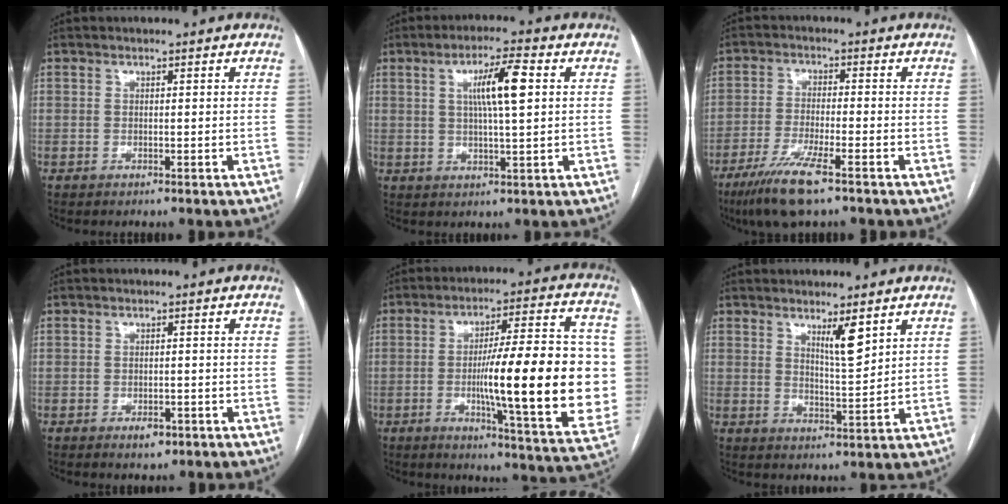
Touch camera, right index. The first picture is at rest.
{"total": 7.6, "force": [1.9, 0.5, 7.4], "torque": [-0.131, 0.006, 0.032]}
{"total": 8.7, "force": [-5.7, 0.6, 6.6], "torque": [-0.128, -0.023, -0.101]}
{"total": 2.2, "force": [-1.2, 1.2, 1.4], "torque": [-0.016, 0.002, -0.009]}
{"total": 22.5, "force": [-1.5, 3.0, 22.3], "torque": [-0.276, 0.011, -0.016]}
{"total": 4.7, "force": [2.9, 0.4, 3.7], "torque": [-0.064, -0.012, 0.054]}